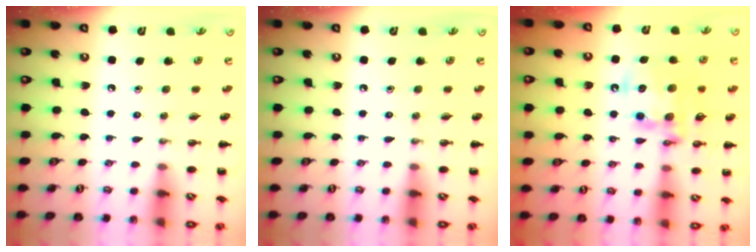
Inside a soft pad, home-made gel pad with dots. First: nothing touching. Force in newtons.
{"total": 0.0}
{"total": 13.5, "press": 13.1, "slide": 3.2}